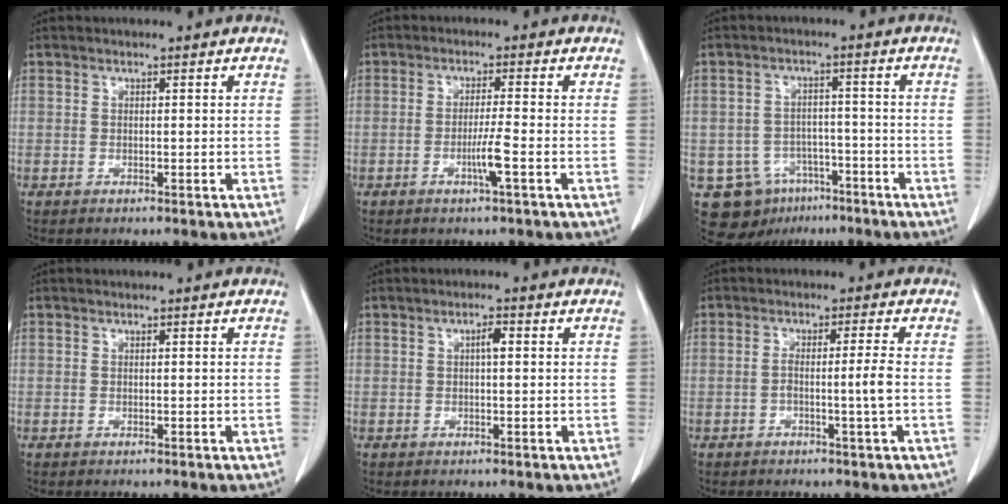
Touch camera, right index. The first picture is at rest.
{"total": 3.5, "force": [-1.3, -0.6, 3.3], "torque": [-0.061, -0.006, -0.023]}
{"total": 9.5, "force": [-5.1, 7.6, 2.7], "torque": [-0.051, 0.012, -0.067]}
{"total": 0.0}
{"total": 1.7, "force": [0.3, 0.4, 1.7], "torque": [-0.031, 0.003, 0.004]}
{"total": 3.3, "force": [-0.8, -0.9, 3.1], "torque": [-0.056, 0.004, -0.010]}